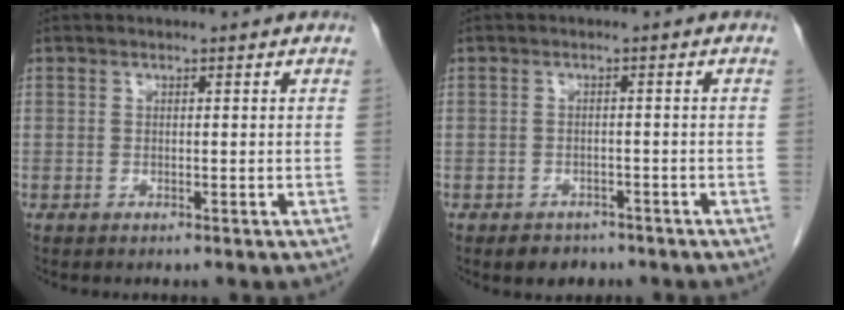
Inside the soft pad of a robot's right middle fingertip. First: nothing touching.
{"total": 3.2, "force": [-2.3, 2.0, 0.7], "torque": [-0.014, 0.005, -0.028]}